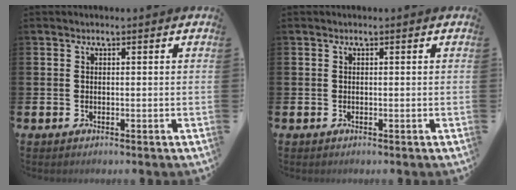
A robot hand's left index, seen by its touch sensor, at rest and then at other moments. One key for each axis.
{"total": 0.0}